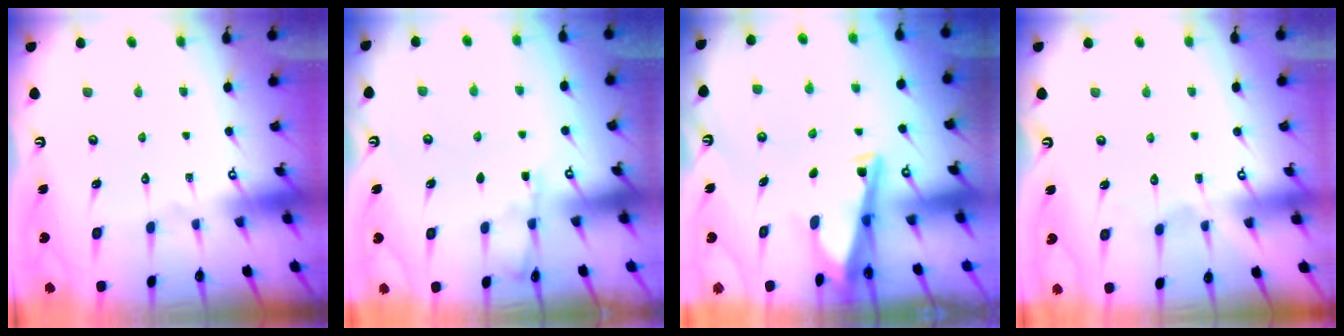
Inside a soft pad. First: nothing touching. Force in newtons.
{"total": 2.6, "press": 2.5, "slide": 0.4}
{"total": 4.3, "press": 4.2, "slide": 0.6}
{"total": 3.7, "press": 3.7, "slide": 0.4}